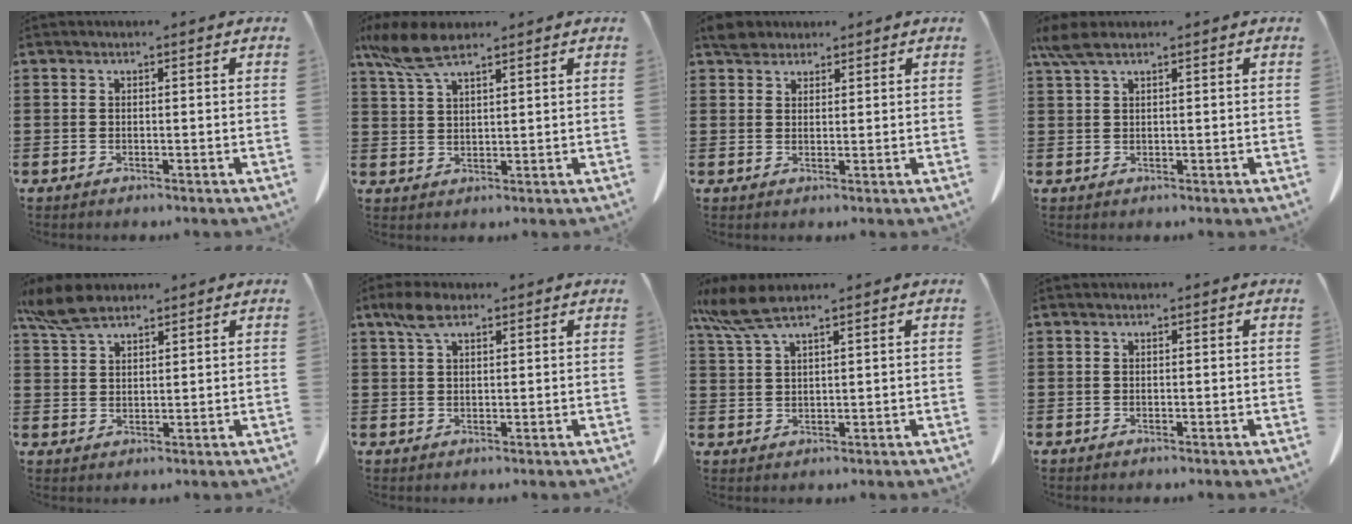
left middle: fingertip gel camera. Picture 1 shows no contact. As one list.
[{"total": 7.1, "force": [5.0, 1.9, 4.6], "torque": [-0.117, -0.011, 0.089]}, {"total": 2.9, "force": [2.5, 1.3, 0.7], "torque": [-0.014, 0.001, 0.049]}, {"total": 3.3, "force": [2.0, 0.7, 2.4], "torque": [-0.060, -0.003, 0.036]}, {"total": 6.1, "force": [4.6, 2.0, 3.4], "torque": [-0.087, -0.006, 0.087]}, {"total": 4.2, "force": [2.4, 1.7, 3.0], "torque": [-0.068, 0.005, 0.044]}, {"total": 6.2, "force": [4.5, 1.0, 4.2], "torque": [-0.107, -0.010, 0.080]}, {"total": 0.0}]